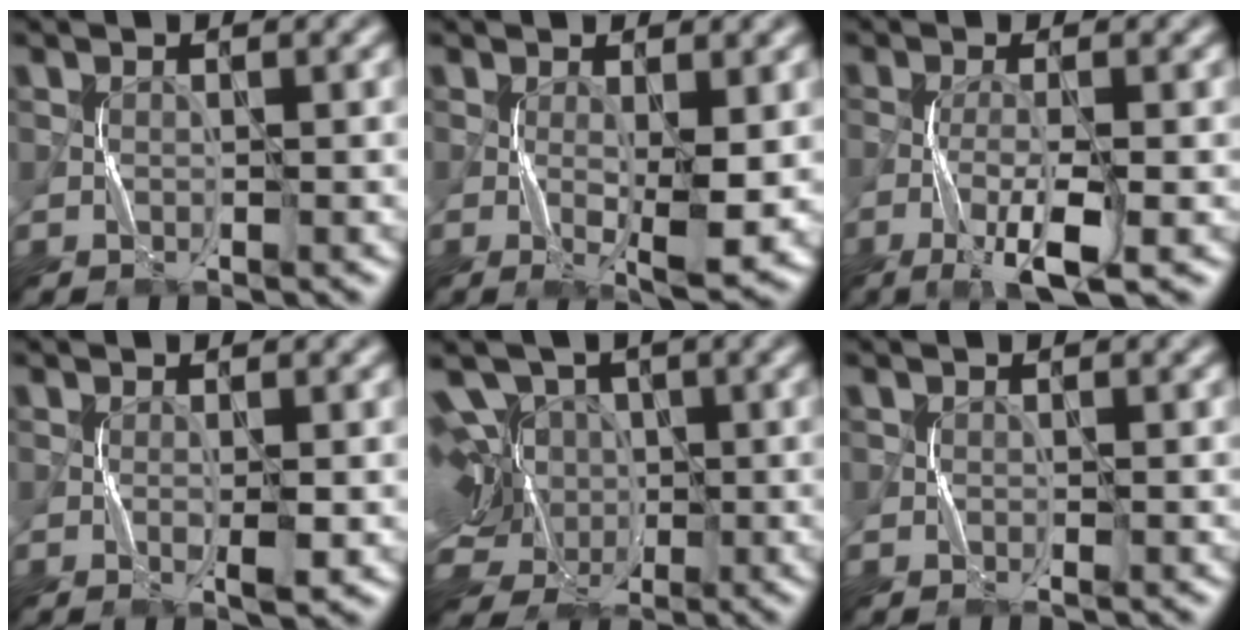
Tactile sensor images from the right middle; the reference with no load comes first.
{"total": 4.6, "force": [-0.5, 0.9, 4.5], "torque": [-0.079, -0.011, -0.004]}
{"total": 4.9, "force": [-2.2, 0.8, 4.3], "torque": [-0.084, -0.002, -0.046]}
{"total": 1.7, "force": [-0.3, 0.2, 1.7], "torque": [-0.031, -0.002, -0.006]}
{"total": 12.8, "force": [1.4, 9.6, 8.3], "torque": [-0.144, 0.030, -0.020]}
{"total": 0.5, "force": [0.0, 0.3, 0.4], "torque": [-0.004, -0.001, 0.000]}